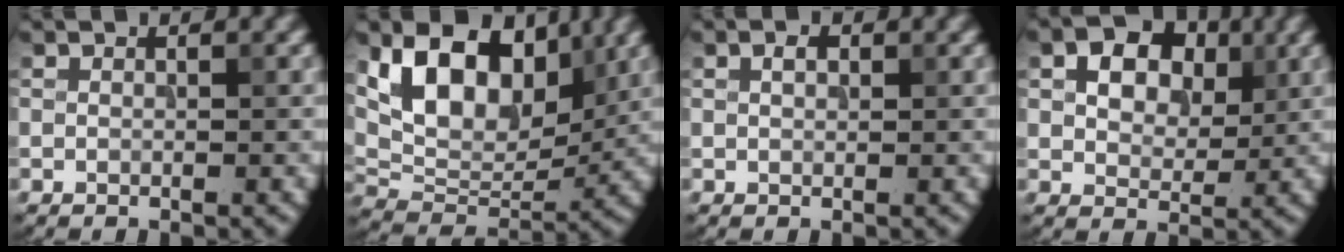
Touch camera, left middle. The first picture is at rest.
{"total": 10.0, "force": [4.0, 6.2, 6.8], "torque": [-0.120, -0.007, 0.066]}
{"total": 1.0, "force": [0.4, 0.6, 0.7], "torque": [-0.014, 0.002, 0.006]}
{"total": 5.6, "force": [2.0, 3.8, 3.5], "torque": [-0.058, 0.006, 0.021]}